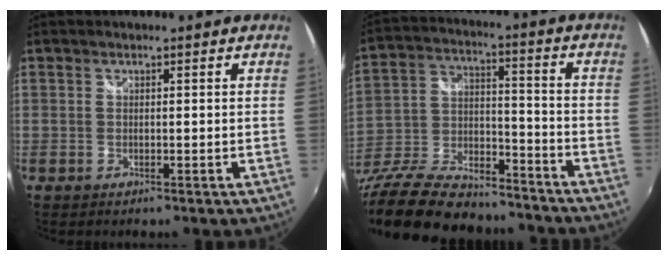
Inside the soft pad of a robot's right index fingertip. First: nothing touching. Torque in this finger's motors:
{"motor_torque": [1.01, -1.13, 1.05, 0.21]}